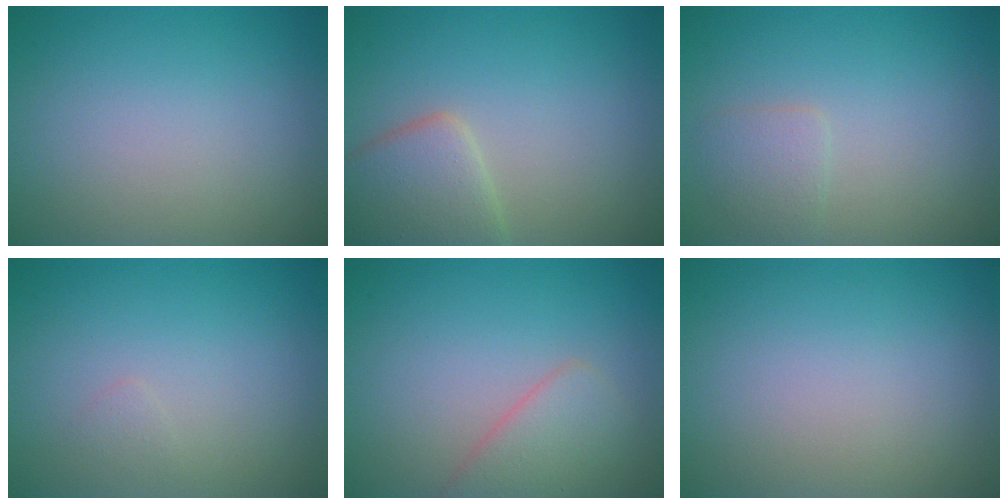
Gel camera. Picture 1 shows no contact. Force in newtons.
{"total": 4.2, "press": 4.2, "slide": 0.2}
{"total": 1.6, "press": 1.6, "slide": 0.1}
{"total": 0.6, "press": 0.6, "slide": 0.0}
{"total": 2.9, "press": 2.9, "slide": 0.1}
{"total": 0.0}